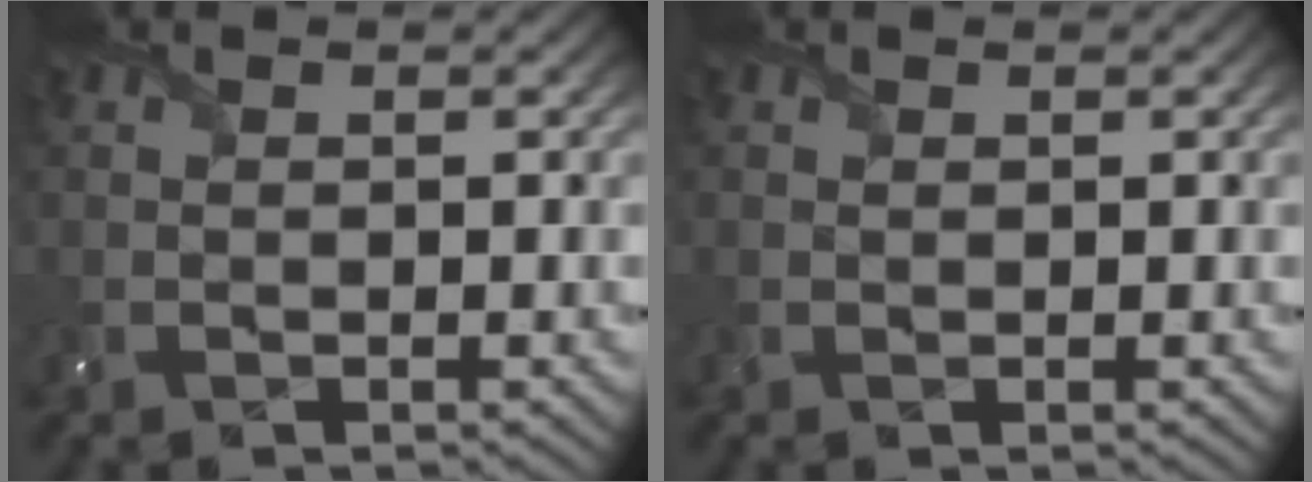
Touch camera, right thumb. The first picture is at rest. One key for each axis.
{"total": 0.0}